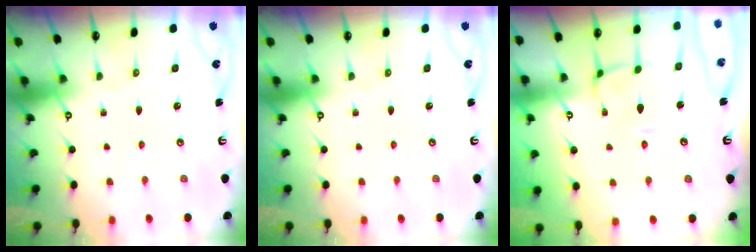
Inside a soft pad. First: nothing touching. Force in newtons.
{"total": 0.0}
{"total": 2.4, "press": 2.2, "slide": 1.1}